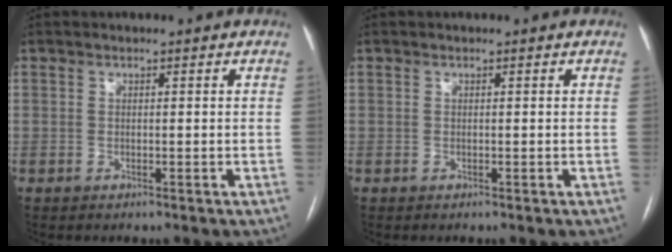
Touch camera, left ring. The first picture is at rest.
{"total": 0.0}